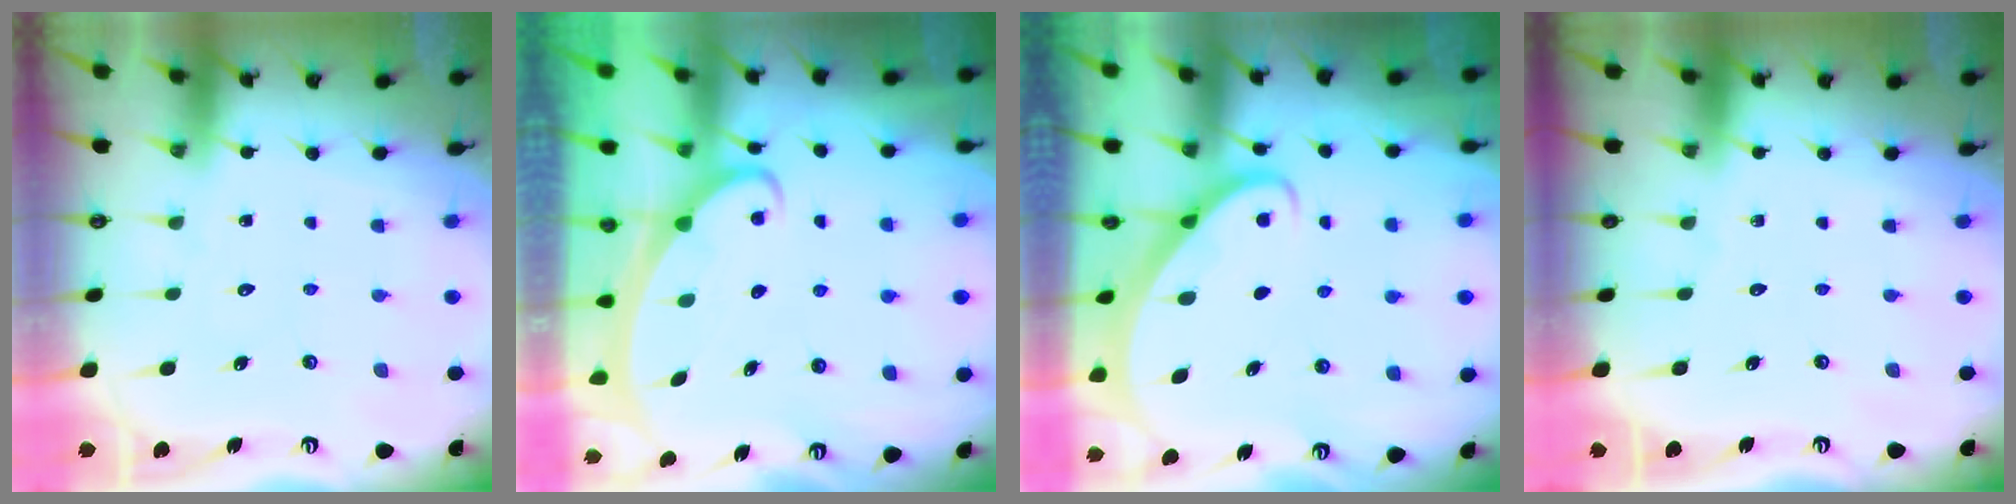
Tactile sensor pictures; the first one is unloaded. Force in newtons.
{"total": 2.3, "press": 2.2, "slide": 0.3}
{"total": 2.7, "press": 2.7, "slide": 0.2}
{"total": 0.0}